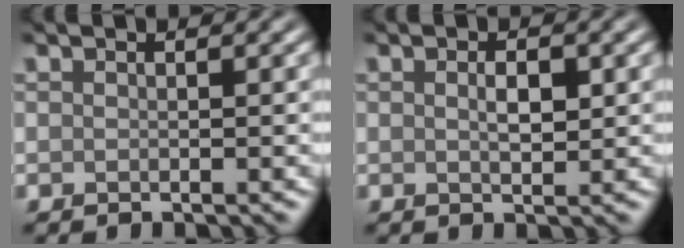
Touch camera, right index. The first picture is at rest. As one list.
[{"total": 1.7, "force": [0.3, 0.8, 1.5], "torque": [-0.029, 0.000, 0.007]}]